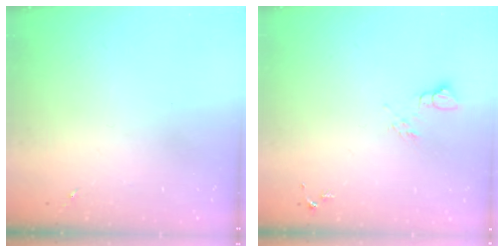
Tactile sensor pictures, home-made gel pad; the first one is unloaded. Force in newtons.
{"total": 6.6, "press": 6.5, "slide": 0.8}